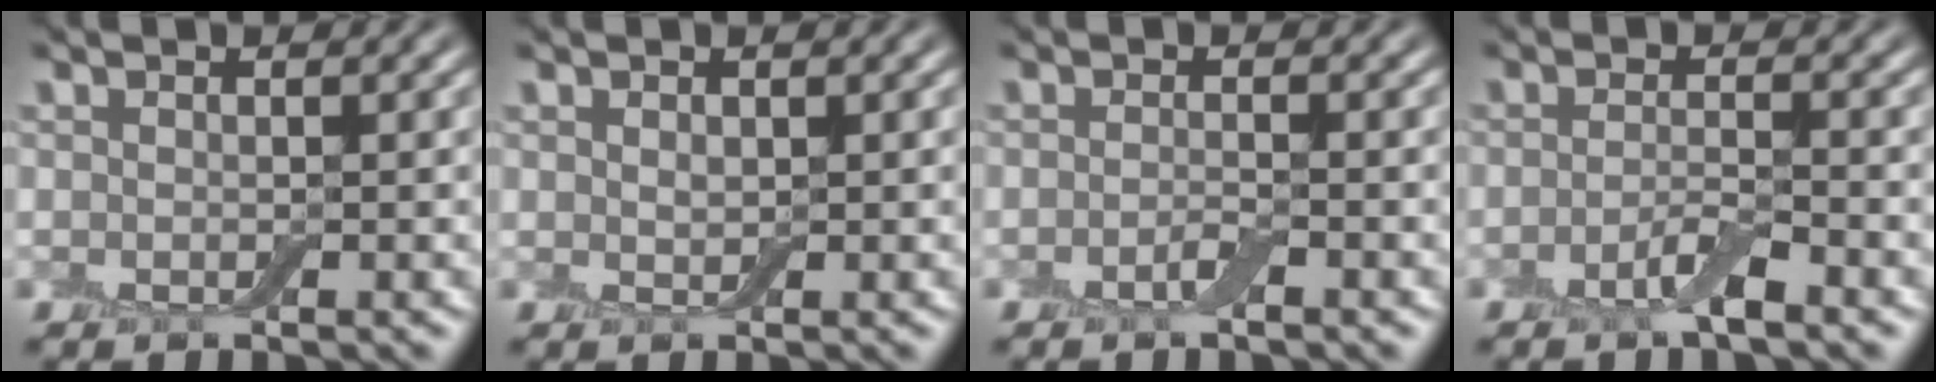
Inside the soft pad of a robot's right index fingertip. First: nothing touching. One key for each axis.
{"total": 0.6, "fx": 0.4, "fy": 0.3, "fz": 0.4, "tx": -0.010, "ty": -0.001, "tz": 0.008}
{"total": 1.1, "fx": -0.7, "fy": 0.2, "fz": 0.9, "tx": -0.019, "ty": 0.000, "tz": -0.014}
{"total": 2.2, "fx": -1.3, "fy": 0.4, "fz": 1.8, "tx": -0.034, "ty": 0.004, "tz": -0.031}